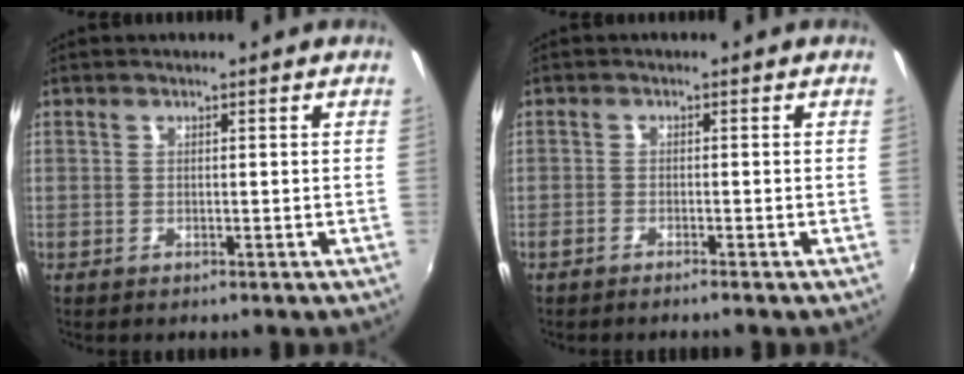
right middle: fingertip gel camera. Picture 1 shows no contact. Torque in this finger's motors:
{"motor_torque": [-0.04, -0.12, -0.02, -0.01]}